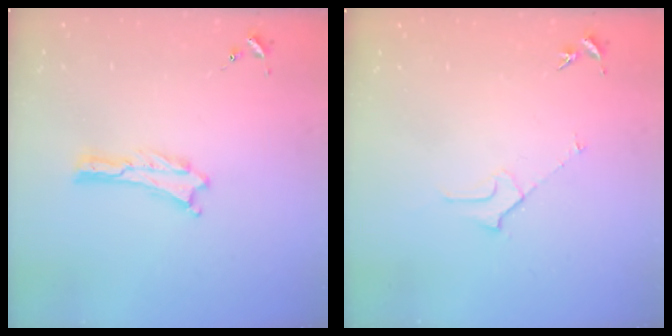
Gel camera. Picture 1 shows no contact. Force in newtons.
{"total": 2.3, "press": 2.3, "slide": 0.2}